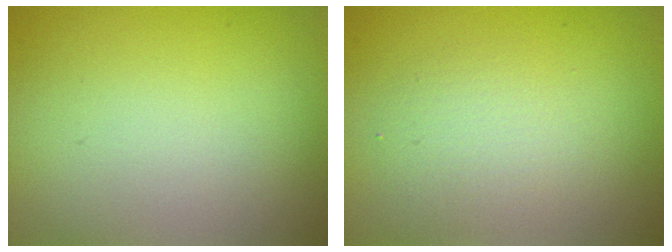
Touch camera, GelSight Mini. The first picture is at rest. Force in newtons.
{"total": 2.5, "press": 2.5, "slide": 0.2}